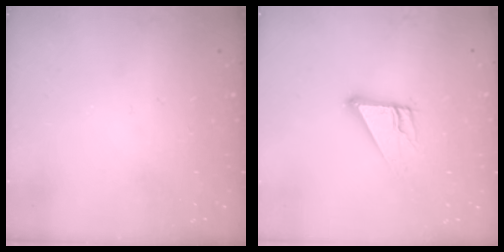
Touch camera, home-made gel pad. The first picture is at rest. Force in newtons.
{"total": 8.5, "press": 8.4, "slide": 0.8}